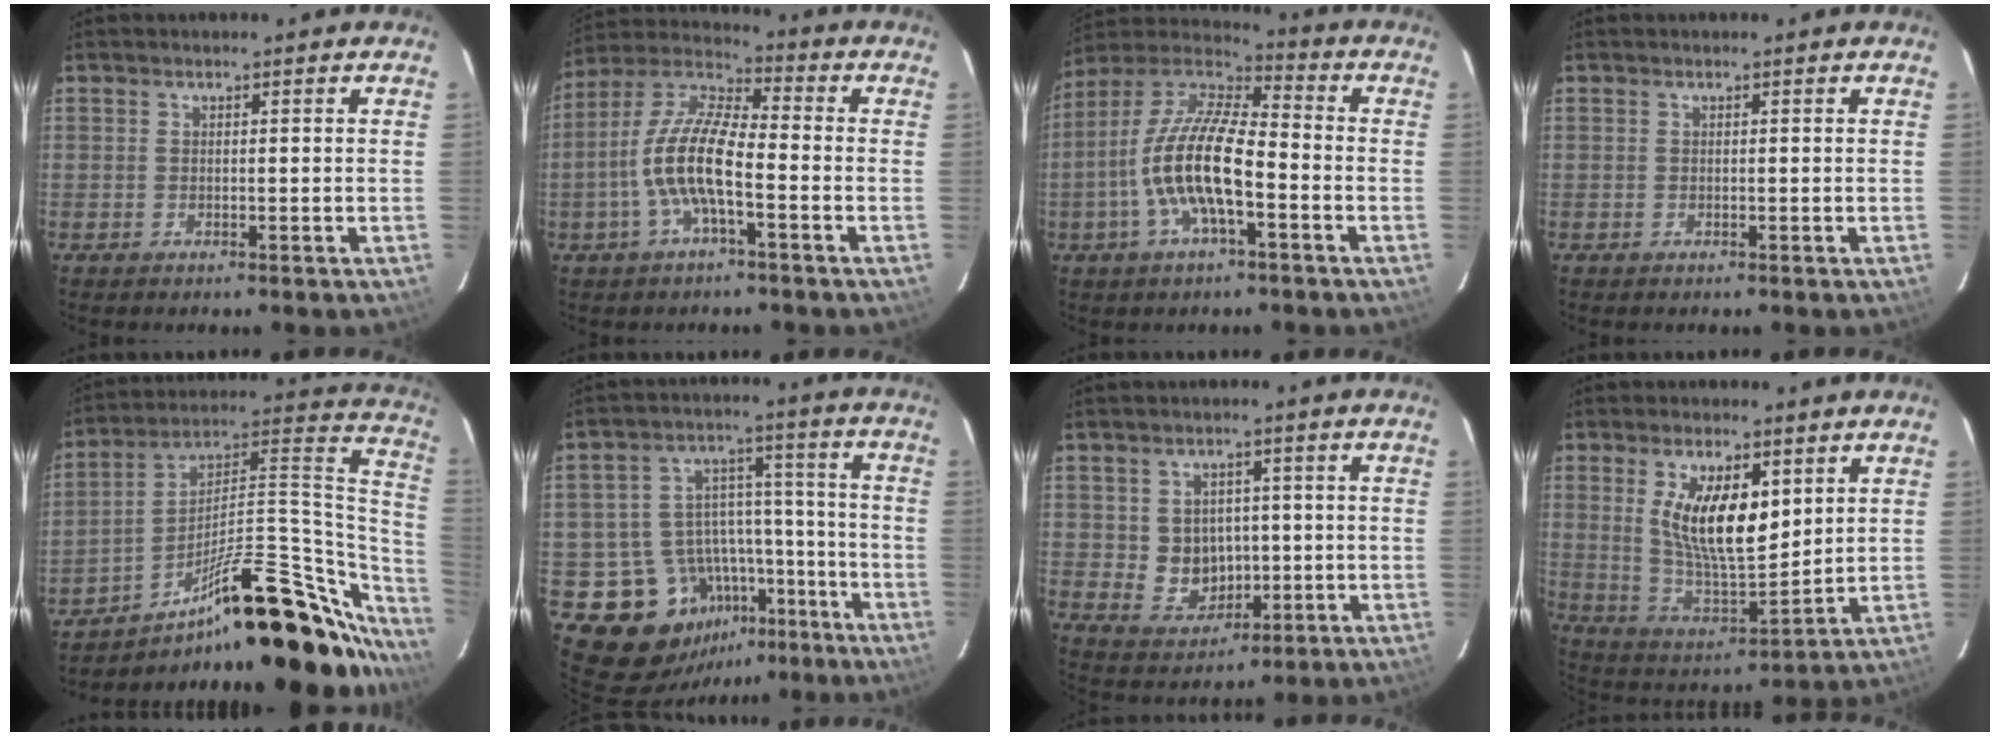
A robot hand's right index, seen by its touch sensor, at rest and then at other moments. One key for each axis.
{"total": 12.1, "fx": -3.5, "fy": 3.4, "fz": 11.0, "tx": -0.229, "ty": 0.007, "tz": -0.071}
{"total": 15.4, "fx": -4.4, "fy": 4.9, "fz": 13.9, "tx": -0.274, "ty": 0.000, "tz": -0.089}
{"total": 0.0}
{"total": 31.7, "fx": -20.9, "fy": 10.4, "fz": 21.4, "tx": -0.268, "ty": 0.048, "tz": -0.308}
{"total": 16.5, "fx": -9.8, "fy": 12.1, "fz": 5.5, "tx": -0.121, "ty": 0.052, "tz": -0.124}
{"total": 7.6, "fx": 0.0, "fy": 6.9, "fz": 3.2, "tx": -0.070, "ty": 0.004, "tz": 0.021}
{"total": 13.7, "fx": 4.6, "fy": 5.4, "fz": 11.7, "tx": -0.219, "ty": -0.004, "tz": 0.095}